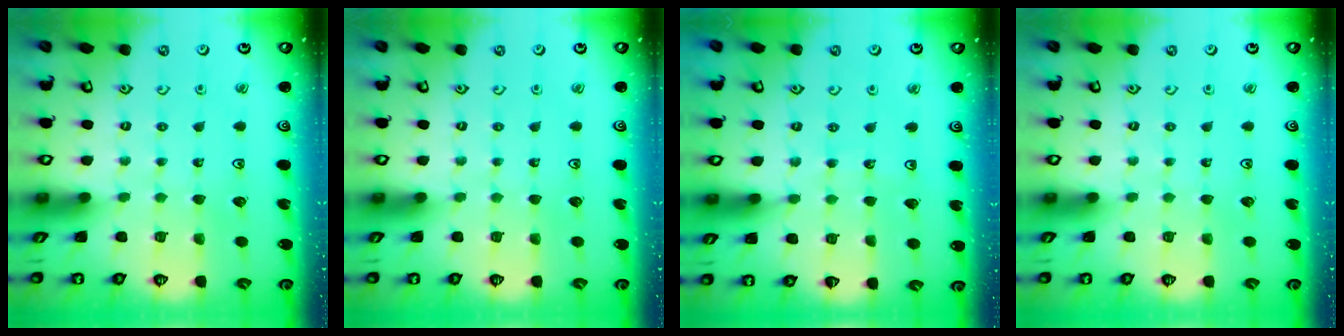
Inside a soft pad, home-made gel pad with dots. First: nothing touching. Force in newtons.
{"total": 0.0}
{"total": 4.9, "press": 4.9, "slide": 0.4}
{"total": 0.0}